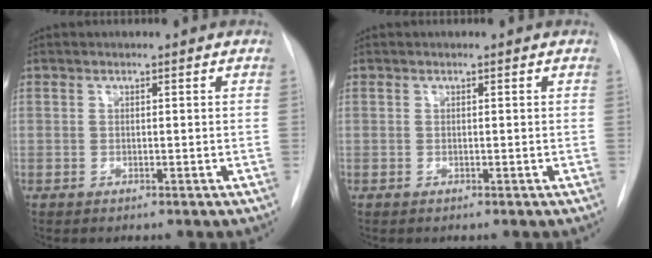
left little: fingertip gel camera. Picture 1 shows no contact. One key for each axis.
{"total": 0.0}